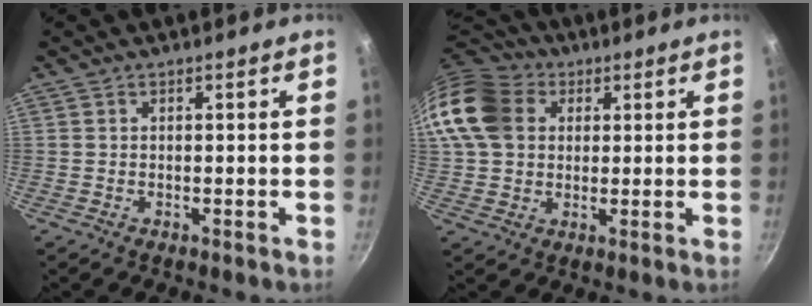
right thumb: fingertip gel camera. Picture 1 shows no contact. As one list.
[{"total": 16.4, "force": [4.7, 13.0, 8.8], "torque": [-0.176, 0.019, 0.077]}]